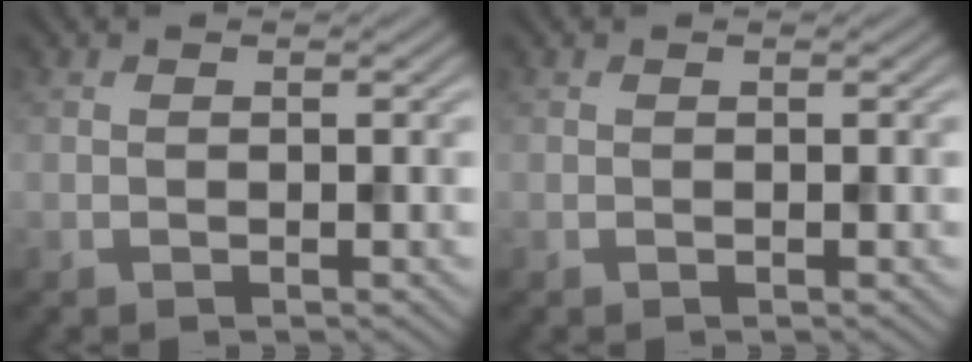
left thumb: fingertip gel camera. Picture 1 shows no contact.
{"total": 0.0}